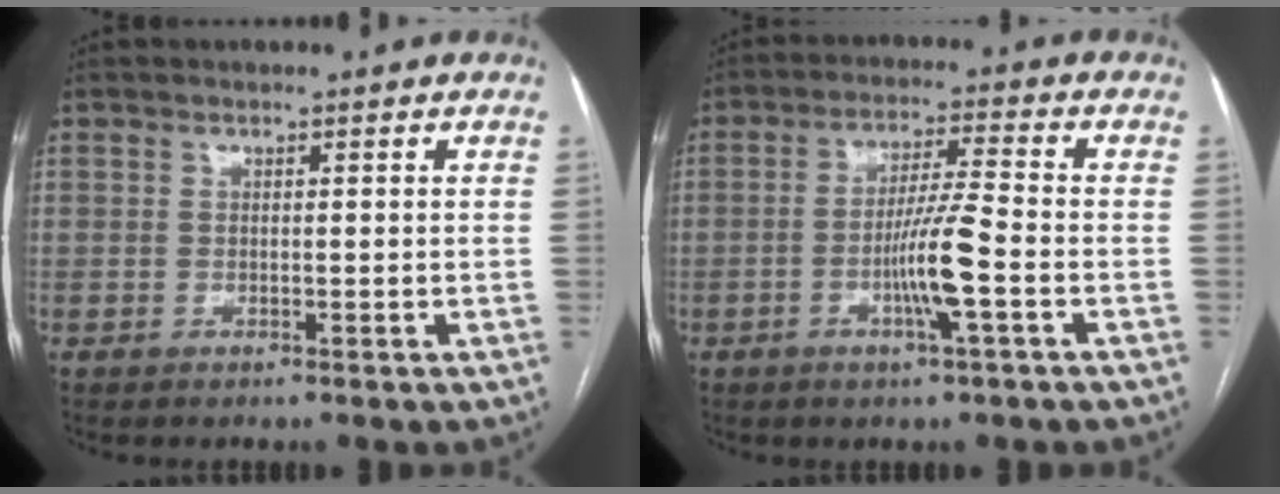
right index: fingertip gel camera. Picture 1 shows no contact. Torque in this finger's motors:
{"motor_torque": [1.02, 0.31, 0.86, 0.20]}